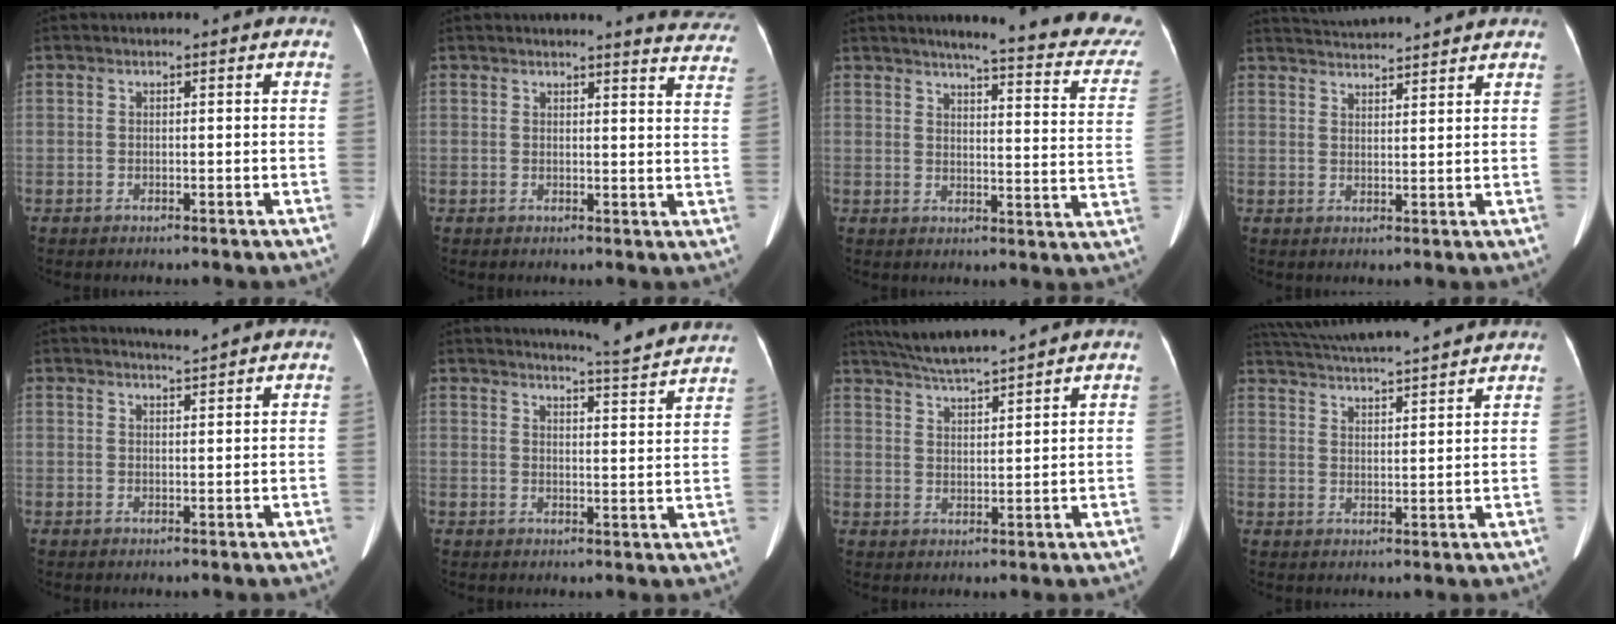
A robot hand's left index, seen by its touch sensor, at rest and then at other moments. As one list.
[{"total": 10.1, "force": [9.9, 0.6, 1.8], "torque": [0.003, -0.065, 0.077]}, {"total": 21.5, "force": [18.8, 1.9, 10.3], "torque": [-0.117, -0.057, 0.204]}, {"total": 8.8, "force": [8.5, 0.1, 2.4], "torque": [-0.046, 0.030, 0.123]}, {"total": 1.8, "force": [1.7, -0.7, 0.2], "torque": [-0.007, -0.005, 0.034]}, {"total": 10.4, "force": [10.1, -1.4, 2.1], "torque": [-0.045, -0.035, 0.118]}, {"total": 8.2, "force": [7.5, -1.0, 3.2], "torque": [-0.061, 0.016, 0.134]}, {"total": 16.6, "force": [15.2, 0.3, 6.6], "torque": [-0.125, 0.028, 0.226]}]